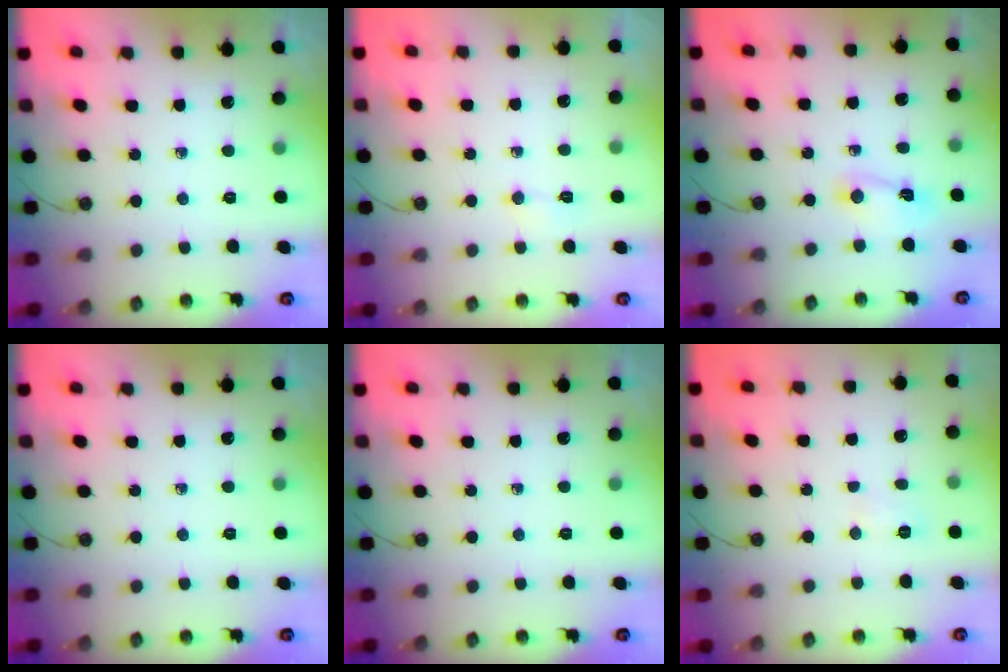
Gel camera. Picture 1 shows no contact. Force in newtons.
{"total": 2.9, "press": 2.9, "slide": 0.5}
{"total": 2.5, "press": 2.5, "slide": 0.3}
{"total": 0.0}
{"total": 0.0}
{"total": 5.7, "press": 4.0, "slide": 4.0}